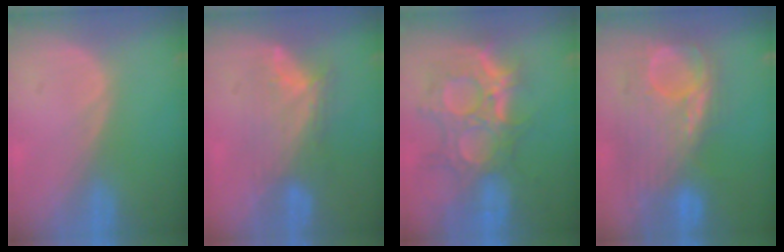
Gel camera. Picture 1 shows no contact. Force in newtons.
{"total": 6.9, "press": 6.6, "slide": 2.2}
{"total": 11.8, "press": 10.6, "slide": 5.2}
{"total": 11.0, "press": 10.4, "slide": 3.5}